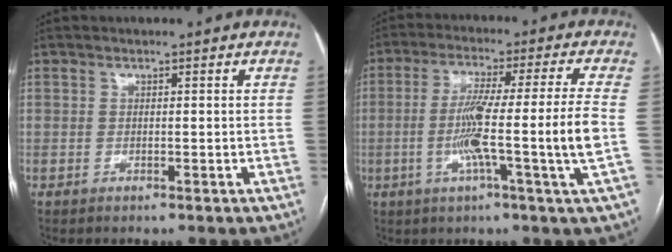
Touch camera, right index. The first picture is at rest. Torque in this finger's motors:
{"motor_torque": [1.85, -0.29, 1.05, 0.21]}